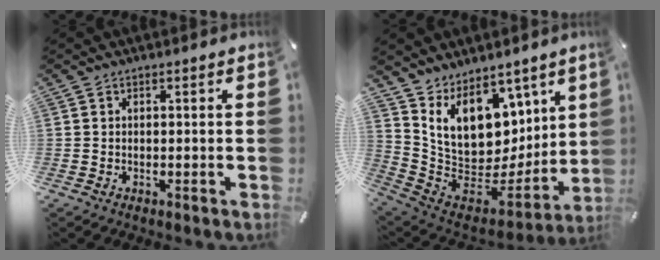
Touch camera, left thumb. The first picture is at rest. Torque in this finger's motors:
{"motor_torque": [1.49, 0.03, 1.70, -1.06, 0.18]}